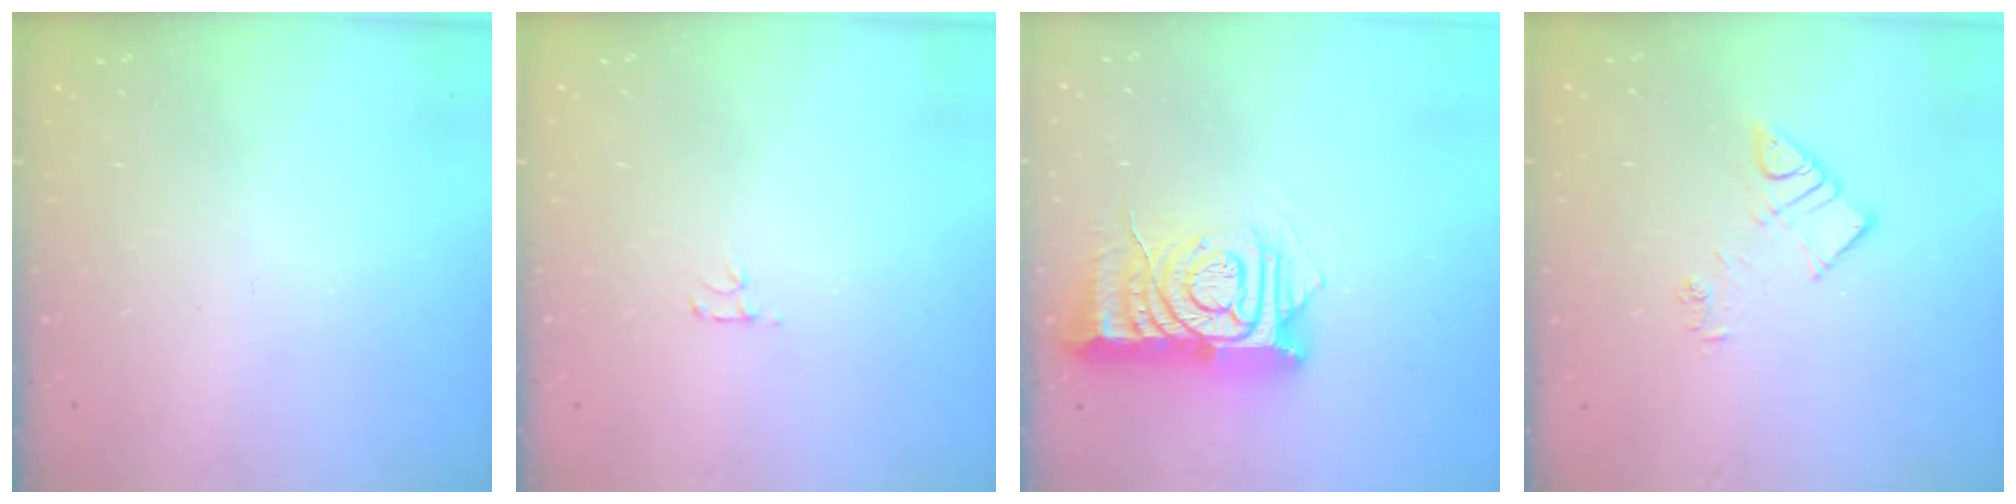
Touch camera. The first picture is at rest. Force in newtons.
{"total": 3.1, "press": 3.1, "slide": 0.4}
{"total": 13.0, "press": 13.0, "slide": 1.1}
{"total": 7.7, "press": 7.7, "slide": 0.2}